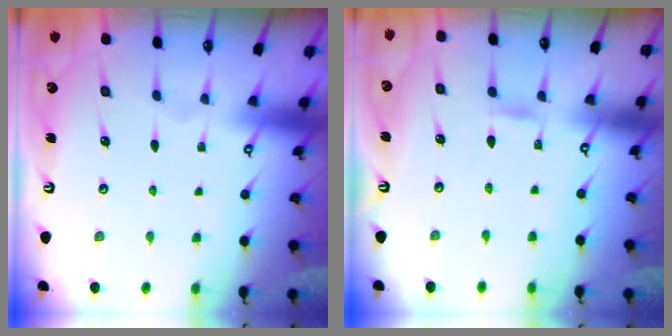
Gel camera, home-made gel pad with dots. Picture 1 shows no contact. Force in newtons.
{"total": 1.1, "press": 1.1, "slide": 0.1}